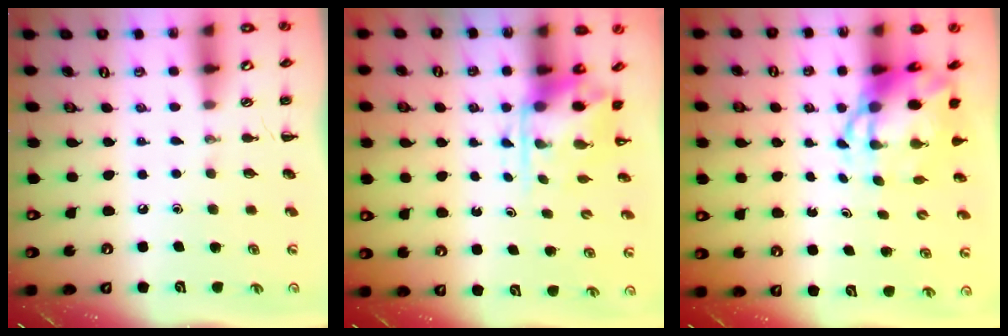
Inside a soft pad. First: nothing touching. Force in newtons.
{"total": 3.8, "press": 3.7, "slide": 0.9}
{"total": 6.6, "press": 6.4, "slide": 1.8}